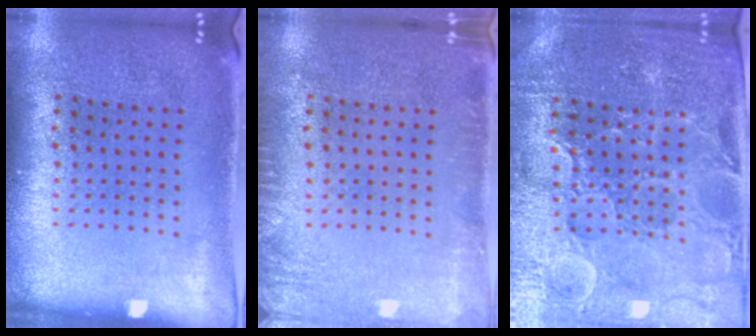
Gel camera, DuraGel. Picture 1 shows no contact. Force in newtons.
{"total": 2.0, "press": 1.9, "slide": 0.2}
{"total": 4.2, "press": 4.1, "slide": 1.1}